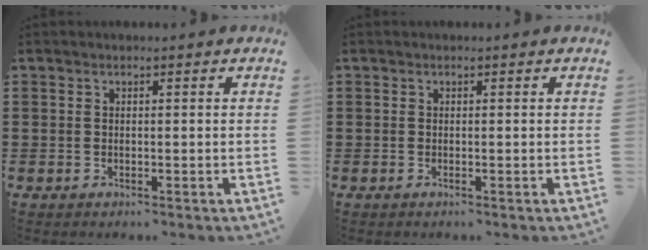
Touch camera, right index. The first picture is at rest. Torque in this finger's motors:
{"motor_torque": [1.05, 1.09, 0.03, -0.01]}